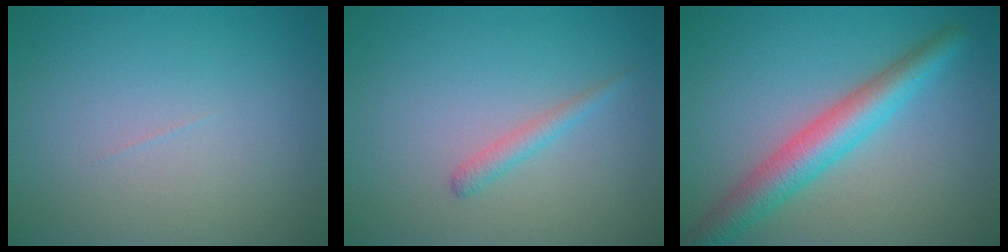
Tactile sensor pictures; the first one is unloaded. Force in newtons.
{"total": 1.4, "press": 1.4, "slide": 0.0}
{"total": 5.1, "press": 5.1, "slide": 0.1}